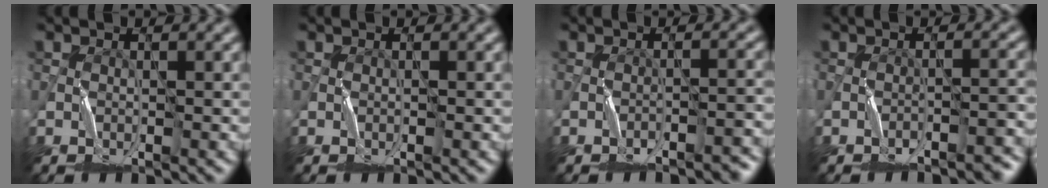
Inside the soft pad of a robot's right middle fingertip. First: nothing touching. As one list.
[{"total": 0.0}, {"total": 2.5, "force": [-2.2, 0.4, 1.1], "torque": [-0.012, 0.013, -0.031]}, {"total": 2.8, "force": [-2.5, 0.4, 1.3], "torque": [-0.015, 0.014, -0.035]}]